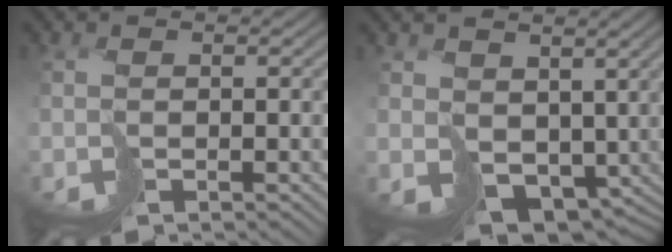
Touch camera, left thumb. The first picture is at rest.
{"total": 8.0, "force": [1.2, 5.9, 5.2], "torque": [-0.121, -0.035, 0.040]}